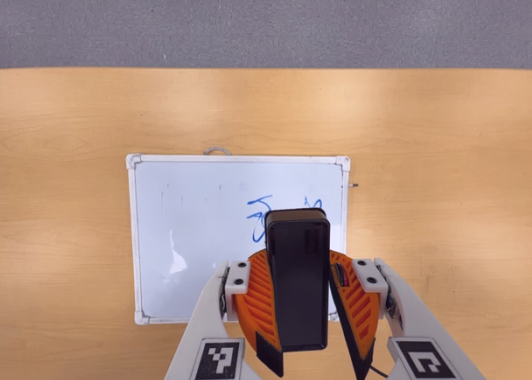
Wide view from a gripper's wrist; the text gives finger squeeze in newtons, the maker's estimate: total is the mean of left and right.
{"total": 8.9, "left": 9.4, "right": 8.3}